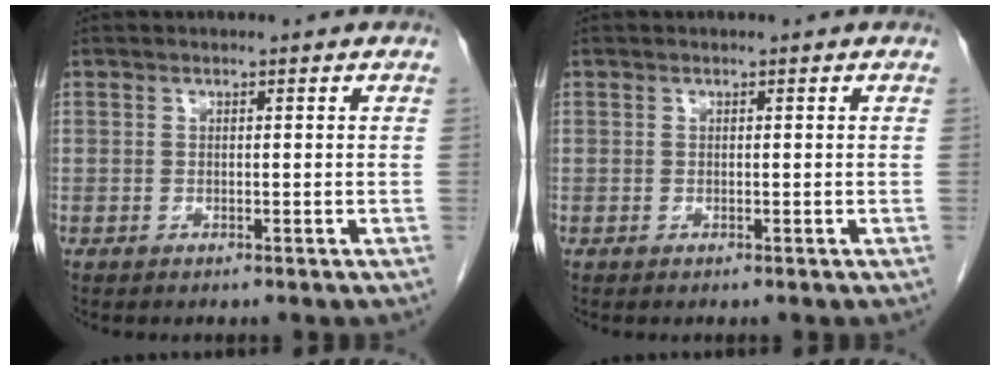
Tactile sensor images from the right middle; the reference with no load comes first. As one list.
[{"total": 0.0}]